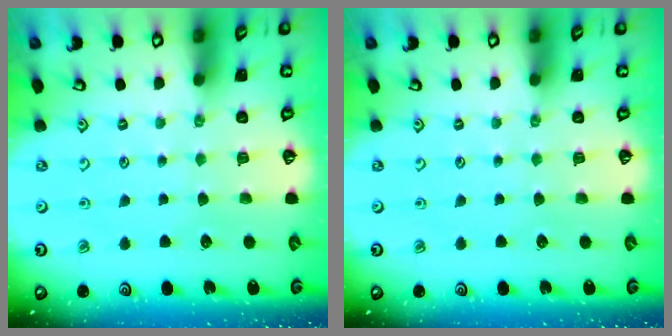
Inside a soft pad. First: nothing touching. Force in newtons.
{"total": 0.0}